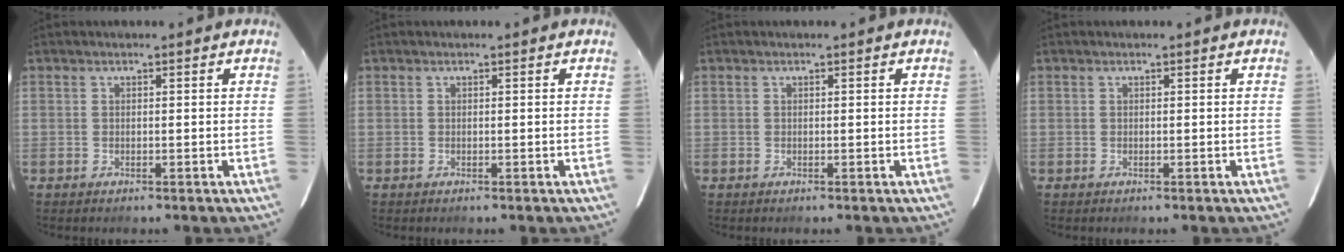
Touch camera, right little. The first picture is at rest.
{"total": 0.0}
{"total": 0.0}
{"total": 0.0}